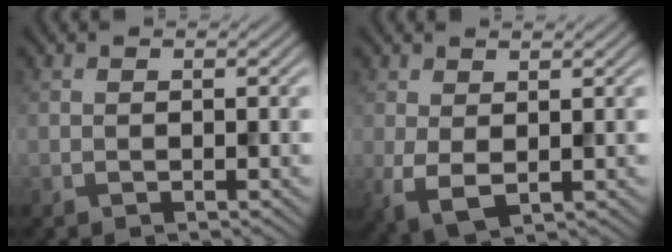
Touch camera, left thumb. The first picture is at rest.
{"total": 3.3, "force": [0.6, 1.7, 2.8], "torque": [-0.072, -0.006, 0.012]}